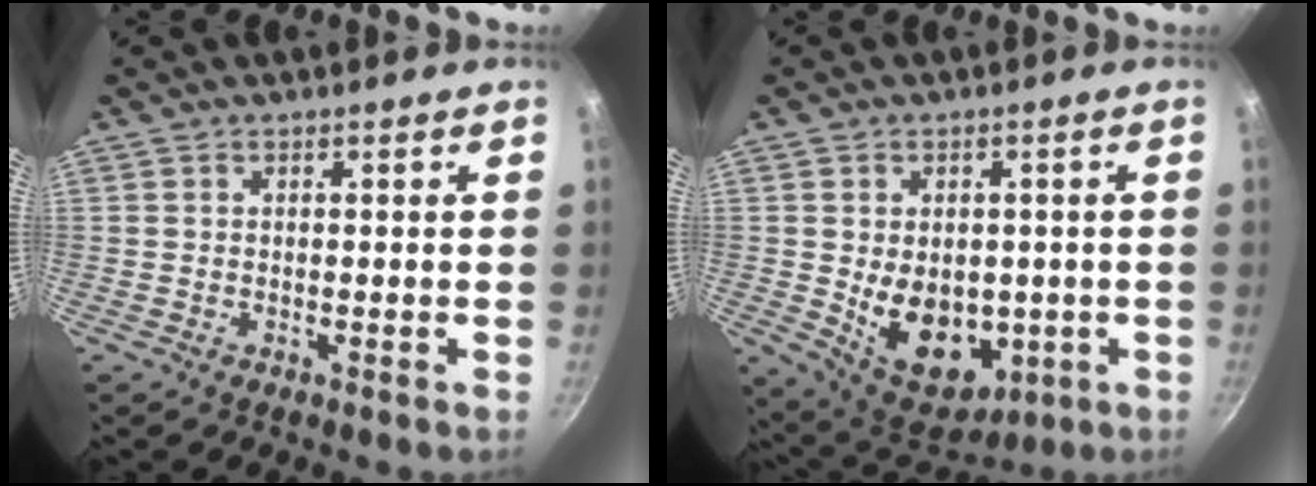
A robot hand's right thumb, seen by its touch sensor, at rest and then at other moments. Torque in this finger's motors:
{"motor_torque": [-0.53, 1.06, 0.09, -0.03, 0.06]}